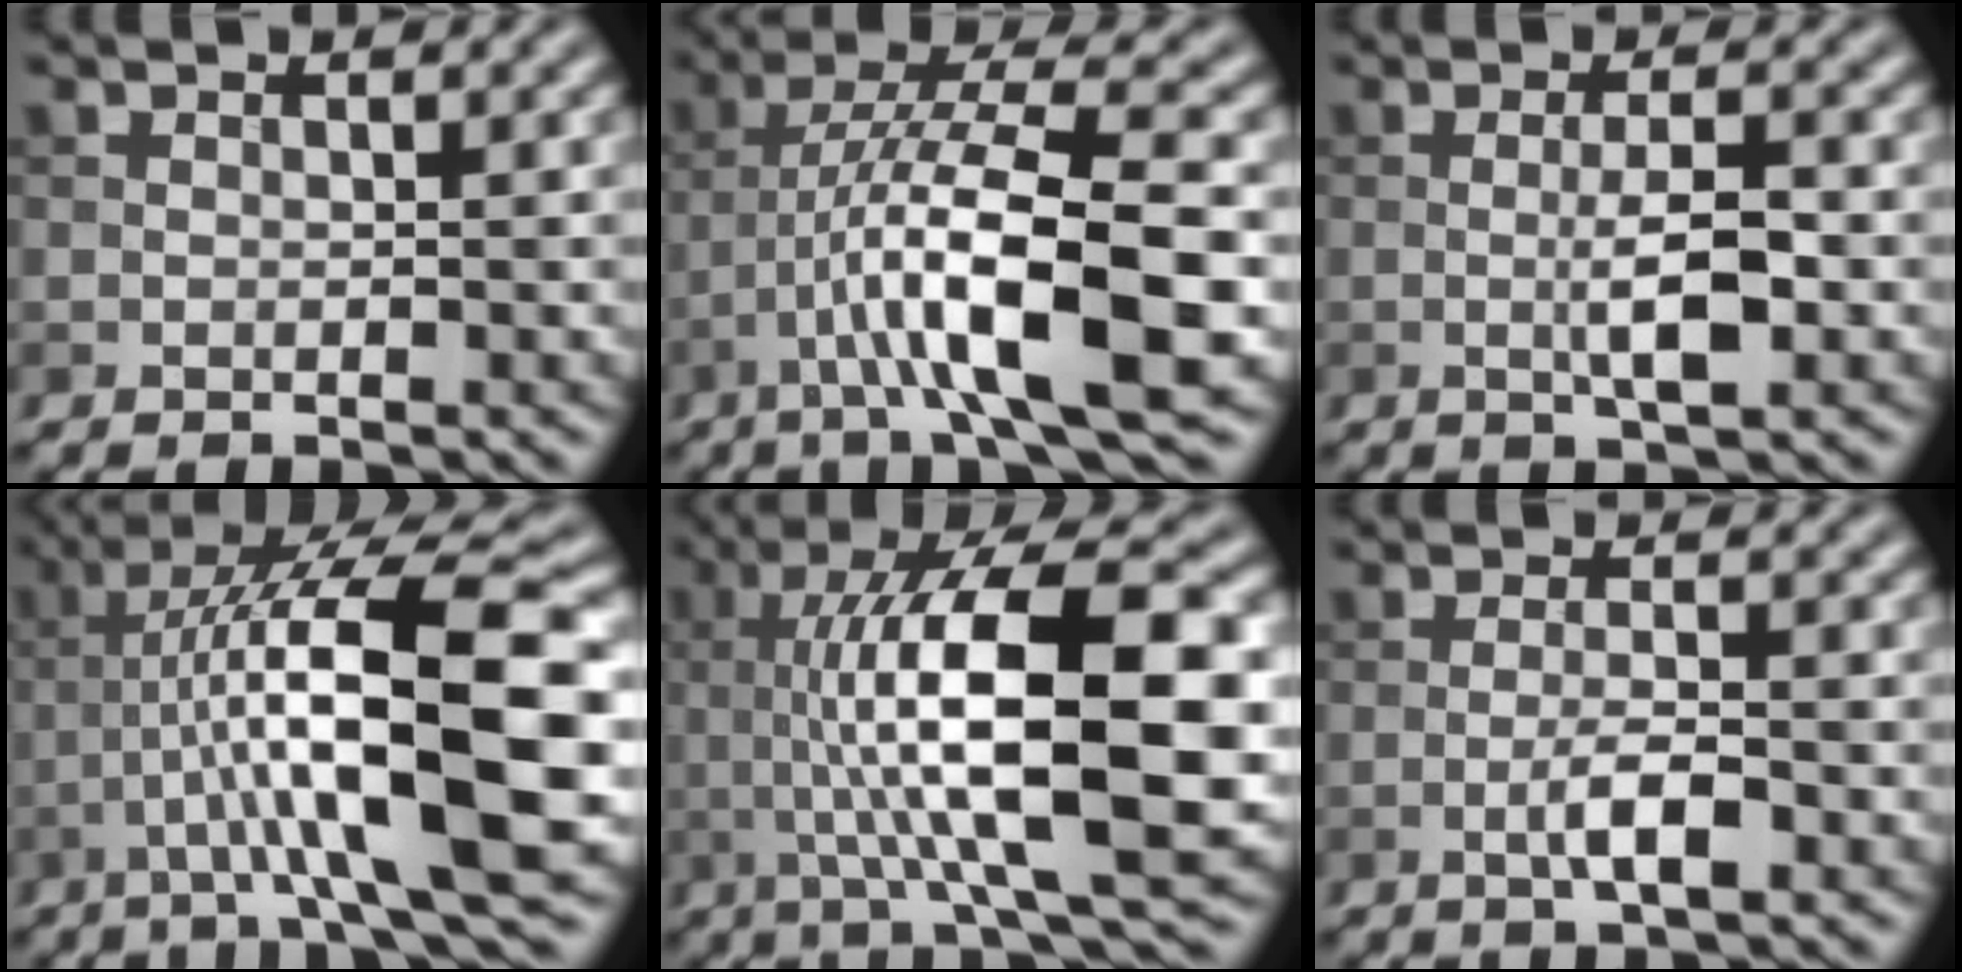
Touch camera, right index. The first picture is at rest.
{"total": 10.3, "force": [-3.4, 2.0, 9.5], "torque": [-0.160, 0.021, -0.058]}
{"total": 3.6, "force": [-0.6, 0.7, 3.5], "torque": [-0.064, -0.001, -0.013]}
{"total": 13.5, "force": [-2.0, 2.5, 13.1], "torque": [-0.220, 0.027, -0.026]}
{"total": 13.8, "force": [0.5, 3.9, 13.2], "torque": [-0.200, 0.007, 0.006]}
{"total": 2.8, "force": [-1.1, 0.6, 2.5], "torque": [-0.047, 0.003, -0.023]}